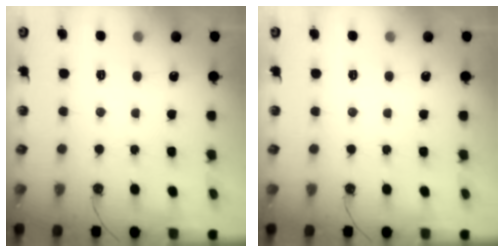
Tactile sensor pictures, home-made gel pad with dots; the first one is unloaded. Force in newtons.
{"total": 0.0}